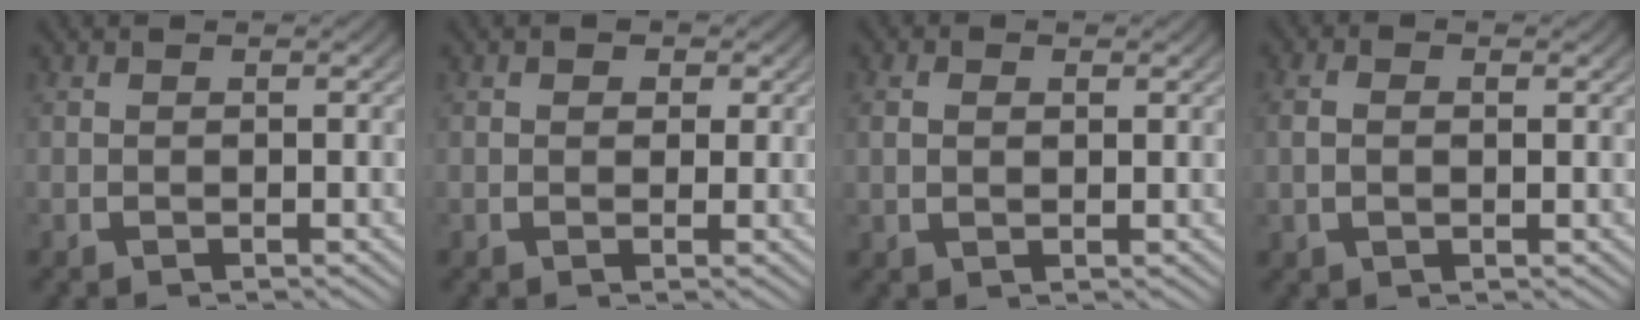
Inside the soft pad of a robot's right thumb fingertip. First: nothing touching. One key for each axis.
{"total": 1.6, "fx": 0.5, "fy": 1.4, "fz": 0.6, "tx": -0.004, "ty": -0.010, "tz": 0.009}
{"total": 1.3, "fx": 0.5, "fy": 0.7, "fz": 1.0, "tx": -0.016, "ty": -0.003, "tz": 0.014}
{"total": 1.9, "fx": 0.2, "fy": 1.0, "fz": 1.6, "tx": -0.035, "ty": -0.001, "tz": 0.008}